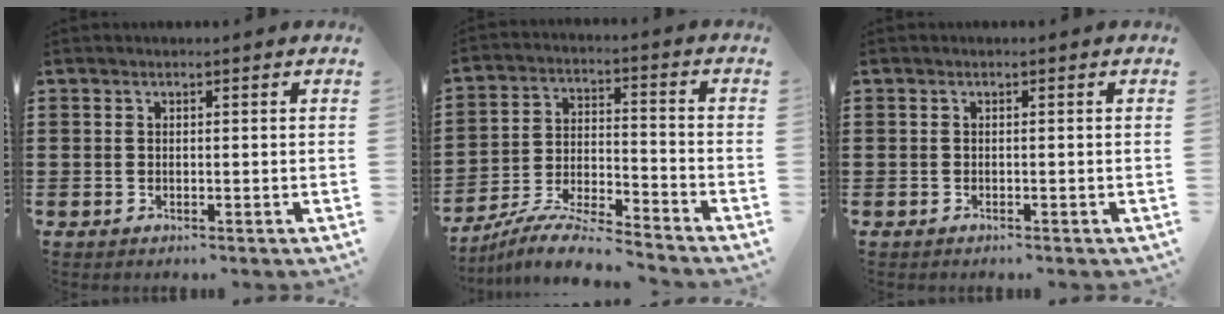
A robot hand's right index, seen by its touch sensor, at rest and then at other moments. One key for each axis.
{"total": 8.5, "fx": -8.1, "fy": 0.4, "fz": 2.8, "tx": -0.057, "ty": 0.011, "tz": -0.158}
{"total": 0.0}